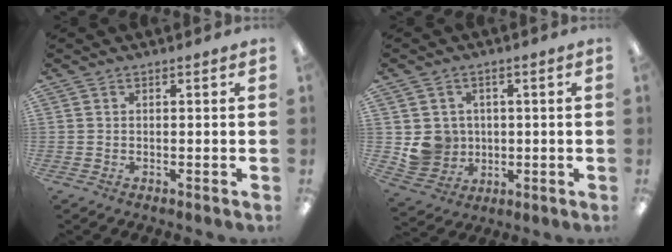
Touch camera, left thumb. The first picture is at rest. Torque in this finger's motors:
{"motor_torque": [0.19, 0.28, 0.33, -0.49, 0.00]}